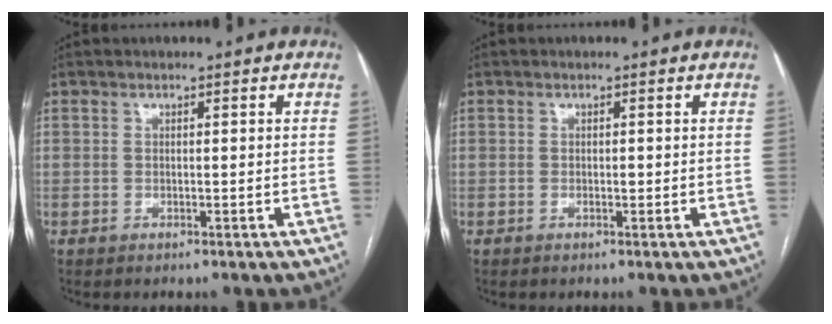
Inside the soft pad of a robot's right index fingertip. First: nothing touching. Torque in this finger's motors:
{"motor_torque": [0.13, 0.12, 0.06, 0.03]}